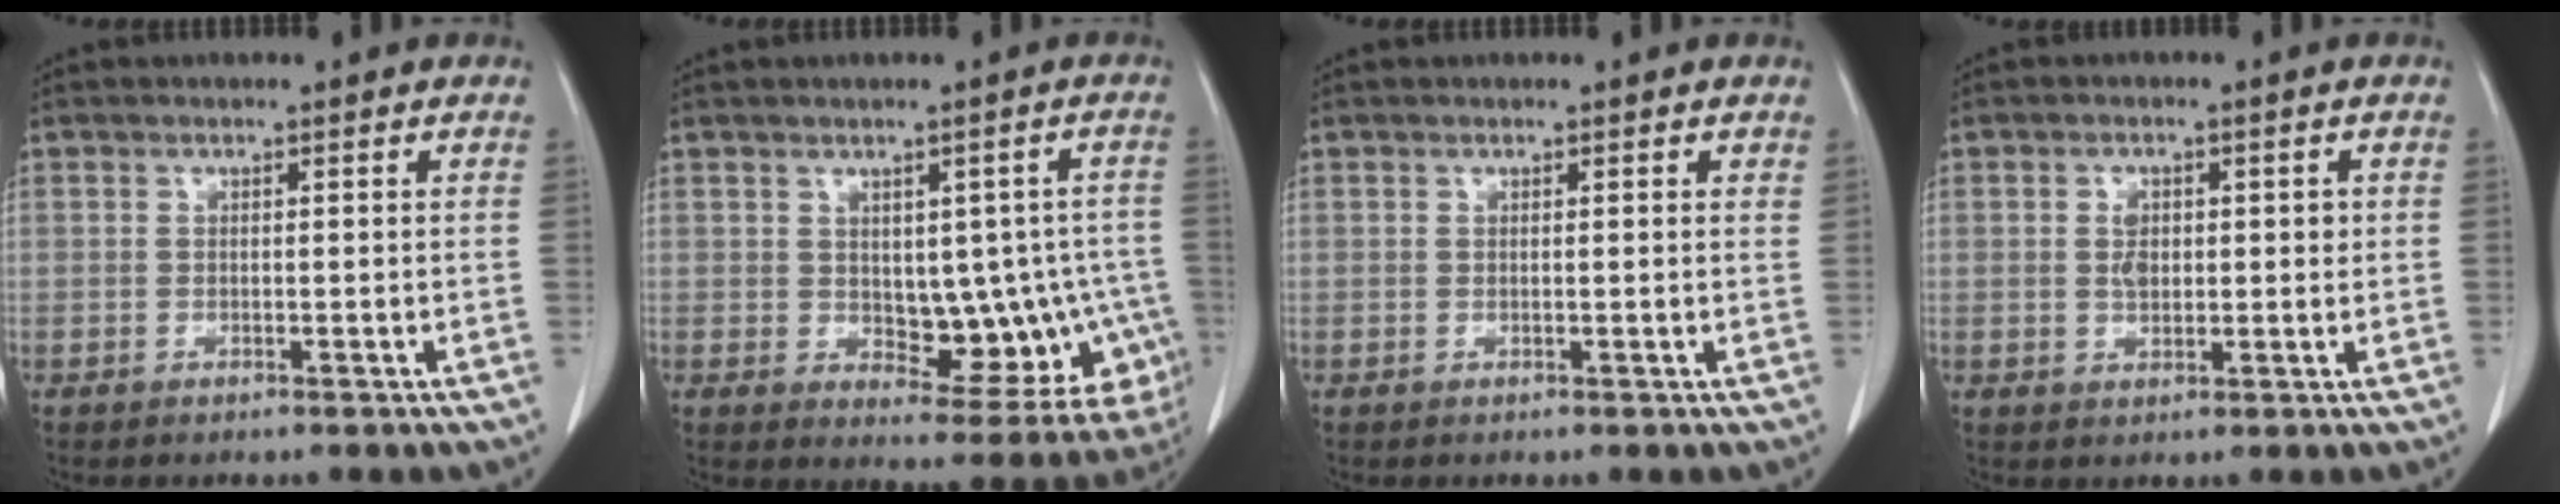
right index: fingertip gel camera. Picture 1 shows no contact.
{"total": 12.0, "force": [-1.3, 6.3, 10.1], "torque": [-0.108, 0.014, 0.005]}
{"total": 0.6, "force": [0.5, 0.2, 0.4], "torque": [-0.006, 0.000, 0.003]}
{"total": 3.4, "force": [0.5, 2.2, 2.6], "torque": [-0.044, 0.004, 0.010]}